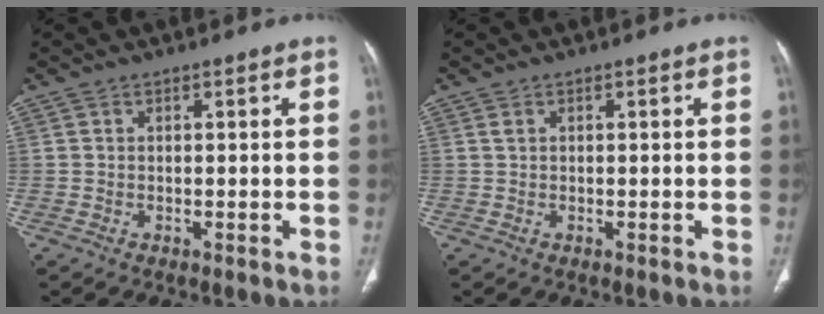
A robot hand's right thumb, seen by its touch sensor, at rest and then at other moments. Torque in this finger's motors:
{"motor_torque": [-0.03, -0.19, 0.26, -0.29, 0.06]}